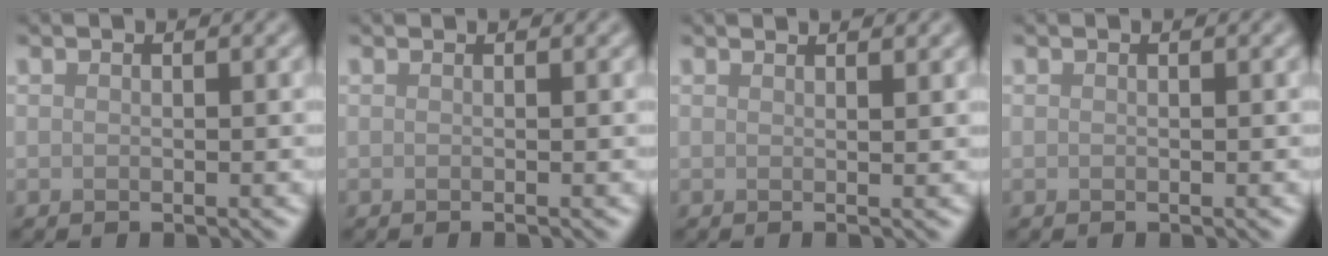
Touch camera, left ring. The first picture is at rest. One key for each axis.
{"total": 1.1, "fx": 0.2, "fy": 0.5, "fz": 0.9, "tx": -0.006, "ty": 0.000, "tz": -0.010}
{"total": 2.7, "fx": 1.7, "fy": 1.0, "fz": 1.9, "tx": -0.011, "ty": 0.009, "tz": -0.008}
{"total": 0.0}